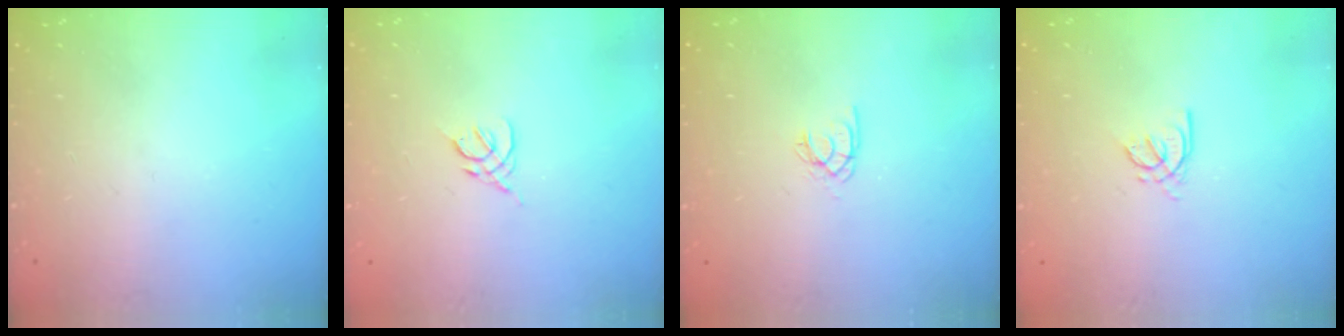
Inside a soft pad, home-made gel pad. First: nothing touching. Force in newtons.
{"total": 2.2, "press": 2.1, "slide": 0.6}
{"total": 2.0, "press": 2.0, "slide": 0.4}
{"total": 2.1, "press": 2.0, "slide": 0.6}